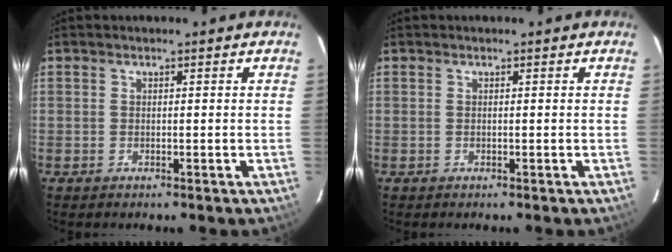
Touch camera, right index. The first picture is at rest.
{"total": 0.0}